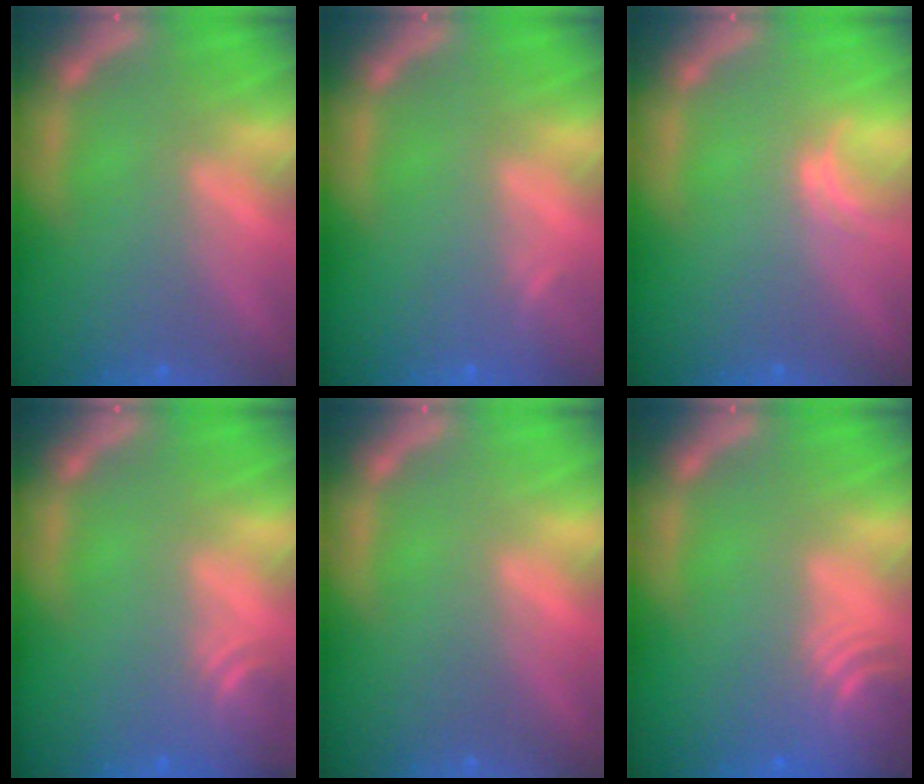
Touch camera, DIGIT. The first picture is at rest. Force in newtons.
{"total": 0.9}
{"total": 1.0}
{"total": 3.0}
{"total": 0.0}
{"total": 6.0}